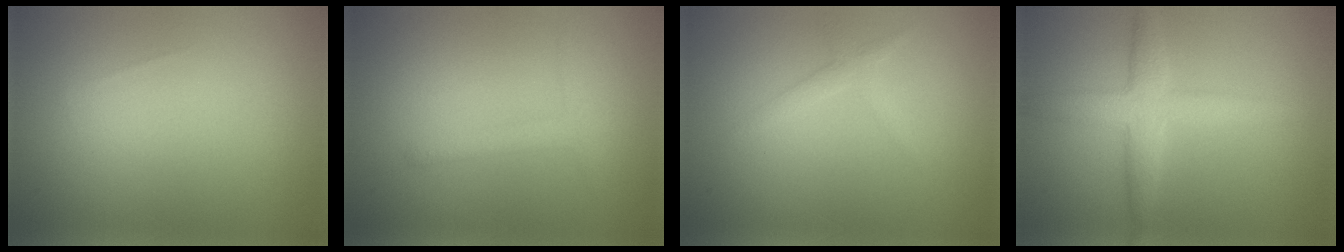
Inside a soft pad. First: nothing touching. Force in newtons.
{"total": 1.6, "press": 1.6, "slide": 0.1}
{"total": 1.5, "press": 1.5, "slide": 0.1}
{"total": 4.0, "press": 4.0, "slide": 0.1}